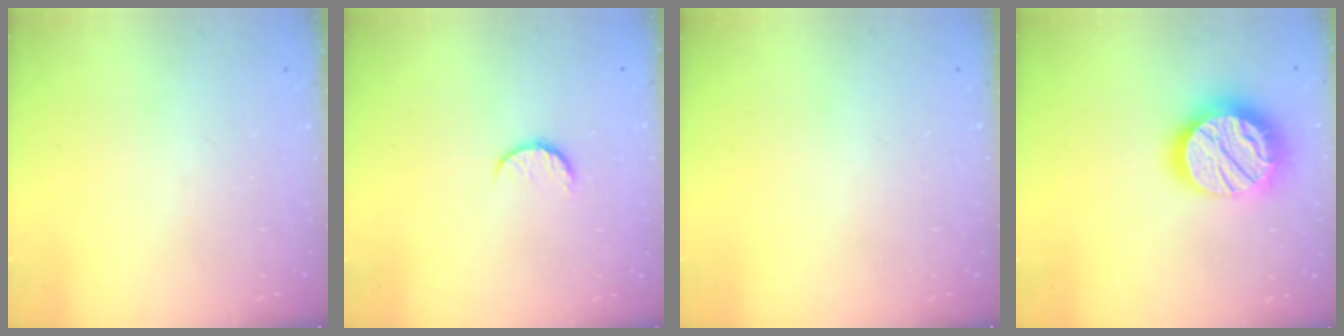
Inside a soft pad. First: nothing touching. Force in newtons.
{"total": 6.8, "press": 6.8, "slide": 0.7}
{"total": 0.0}
{"total": 20.2, "press": 20.2, "slide": 1.5}